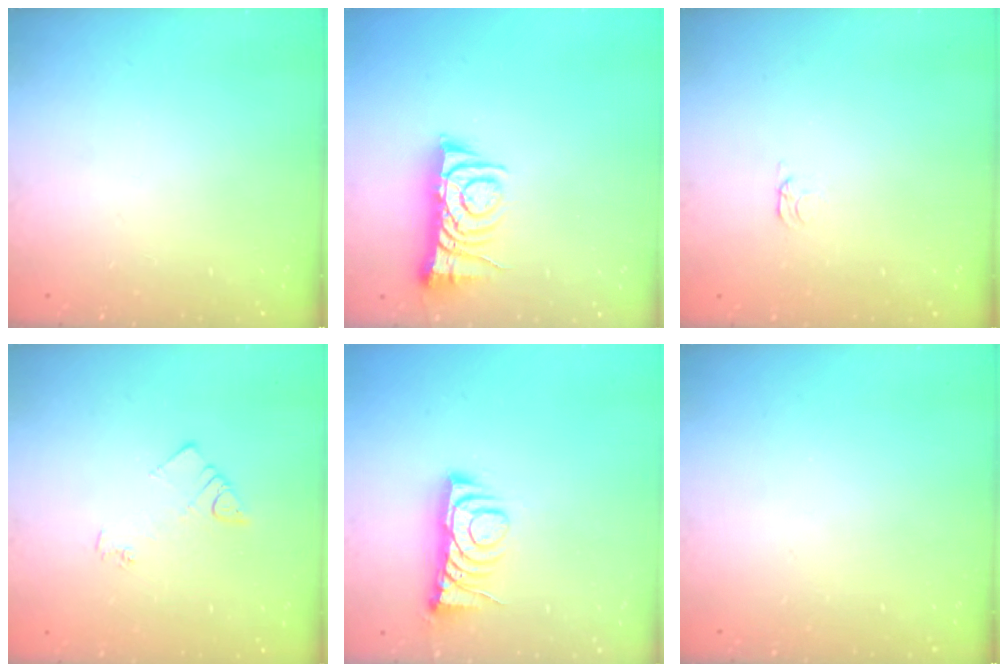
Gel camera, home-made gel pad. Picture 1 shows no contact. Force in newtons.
{"total": 6.9, "press": 6.9, "slide": 0.9}
{"total": 1.6, "press": 1.6, "slide": 0.4}
{"total": 4.2, "press": 4.2, "slide": 0.5}
{"total": 7.8, "press": 7.7, "slide": 0.7}
{"total": 0.0}